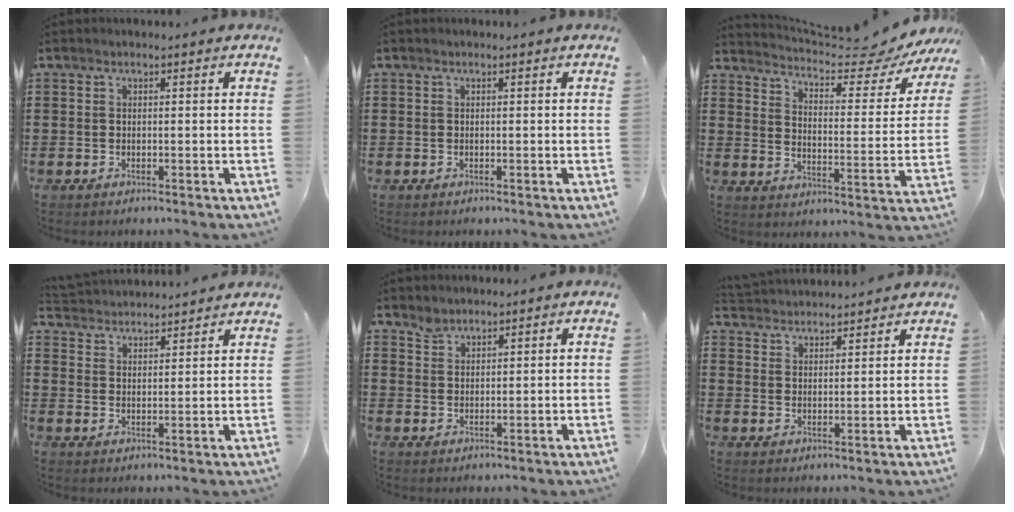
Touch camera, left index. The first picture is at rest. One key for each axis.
{"total": 0.0}
{"total": 6.0, "fx": 5.4, "fy": 0.7, "fz": 2.6, "tx": -0.053, "ty": -0.045, "tz": 0.083}
{"total": 3.8, "fx": 3.8, "fy": 0.2, "fz": -0.4, "tx": -0.010, "ty": -0.019, "tz": 0.068}
{"total": 2.1, "fx": 2.0, "fy": 0.8, "fz": 0.1, "tx": -0.006, "ty": 0.000, "tz": 0.040}
{"total": 3.5, "fx": 3.5, "fy": 0.1, "fz": -0.4, "tx": -0.007, "ty": -0.013, "tz": 0.063}